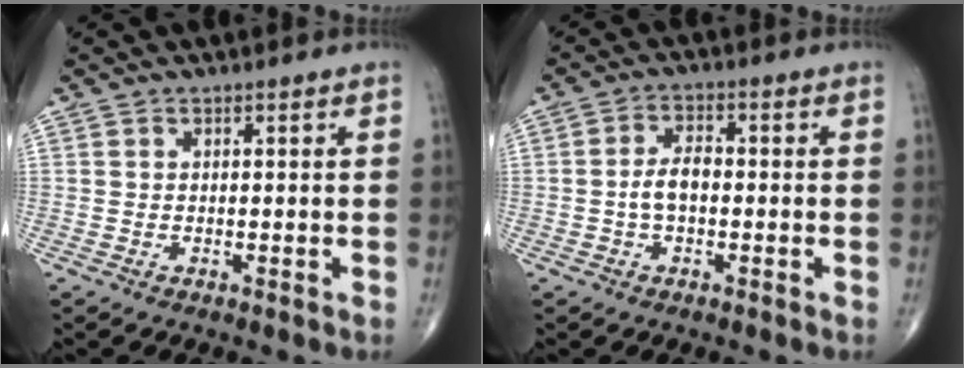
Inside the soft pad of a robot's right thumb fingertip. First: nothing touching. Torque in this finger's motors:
{"motor_torque": [0.94, 0.76, 0.83, 0.06, 0.03]}